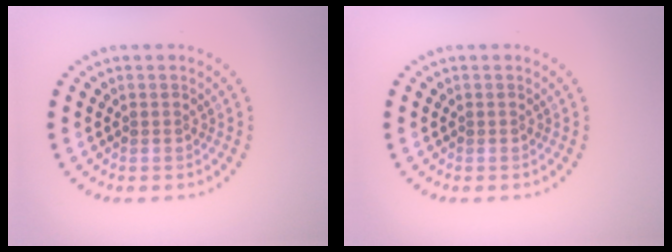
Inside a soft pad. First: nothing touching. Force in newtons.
{"total": 0.0}